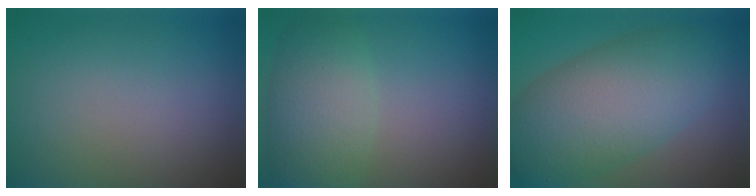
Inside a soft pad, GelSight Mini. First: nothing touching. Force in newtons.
{"total": 5.3, "press": 5.3, "slide": 0.1}
{"total": 9.4, "press": 9.4, "slide": 0.2}